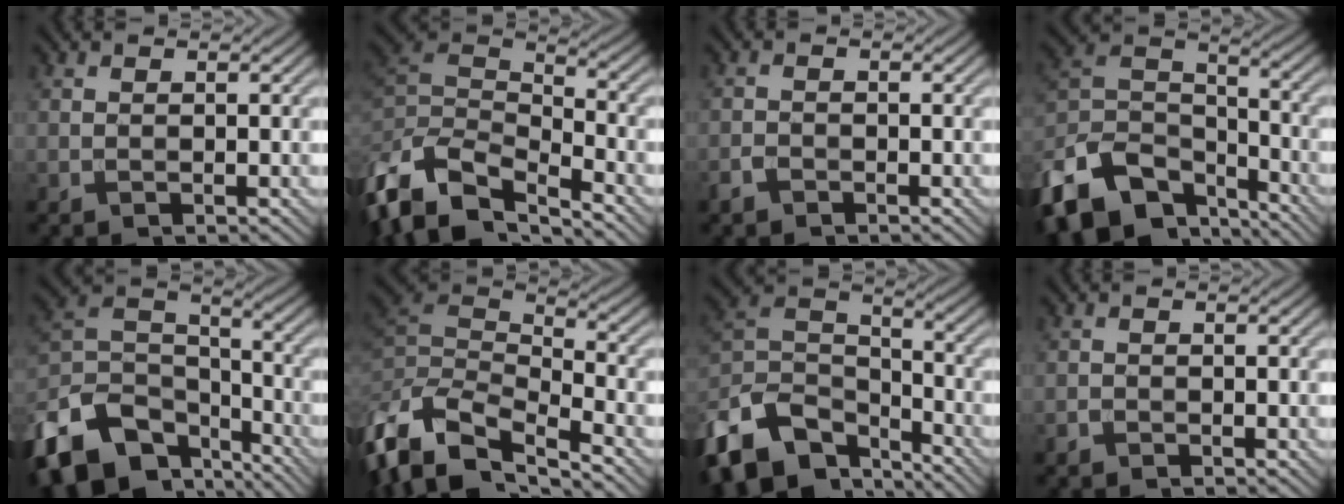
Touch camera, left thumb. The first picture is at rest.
{"total": 11.1, "force": [-6.5, 5.6, 7.0], "torque": [-0.173, -0.012, -0.123]}
{"total": 1.7, "force": [-1.3, 1.0, 0.6], "torque": [-0.014, -0.002, -0.031]}
{"total": 15.0, "force": [-10.3, 8.1, 7.4], "torque": [-0.200, -0.012, -0.185]}
{"total": 15.1, "force": [-9.2, 8.9, 8.0], "torque": [-0.213, -0.017, -0.166]}
{"total": 12.0, "force": [-6.6, 5.9, 8.1], "torque": [-0.203, -0.011, -0.121]}
{"total": 14.1, "force": [-9.5, 7.7, 7.0], "torque": [-0.193, -0.010, -0.172]}
{"total": 0.9, "force": [-0.7, 0.5, 0.2], "torque": [-0.004, -0.002, -0.016]}